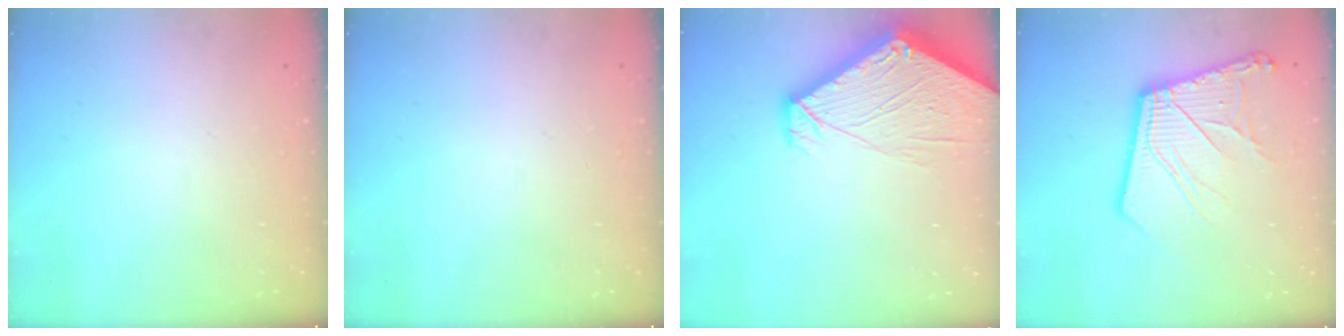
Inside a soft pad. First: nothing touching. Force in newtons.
{"total": 0.0}
{"total": 9.8, "press": 9.7, "slide": 0.9}
{"total": 16.4, "press": 16.2, "slide": 2.4}